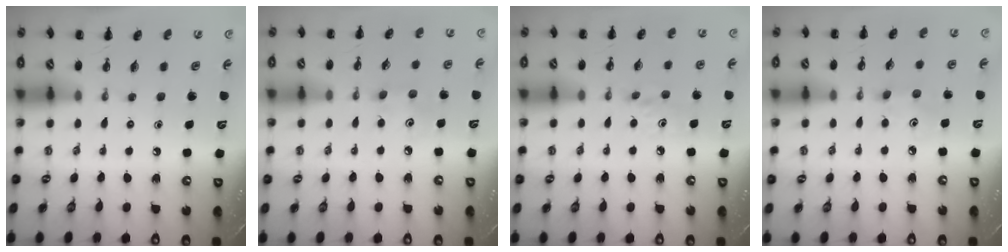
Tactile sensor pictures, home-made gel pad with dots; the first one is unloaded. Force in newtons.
{"total": 3.8, "press": 3.6, "slide": 1.0}
{"total": 5.2, "press": 5.0, "slide": 1.6}
{"total": 3.1, "press": 2.9, "slide": 0.9}